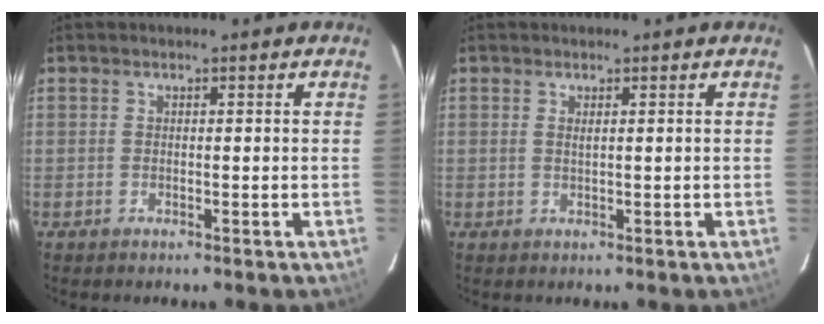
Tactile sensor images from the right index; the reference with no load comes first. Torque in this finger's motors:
{"motor_torque": [-0.19, -0.02, -0.08, 0.00]}